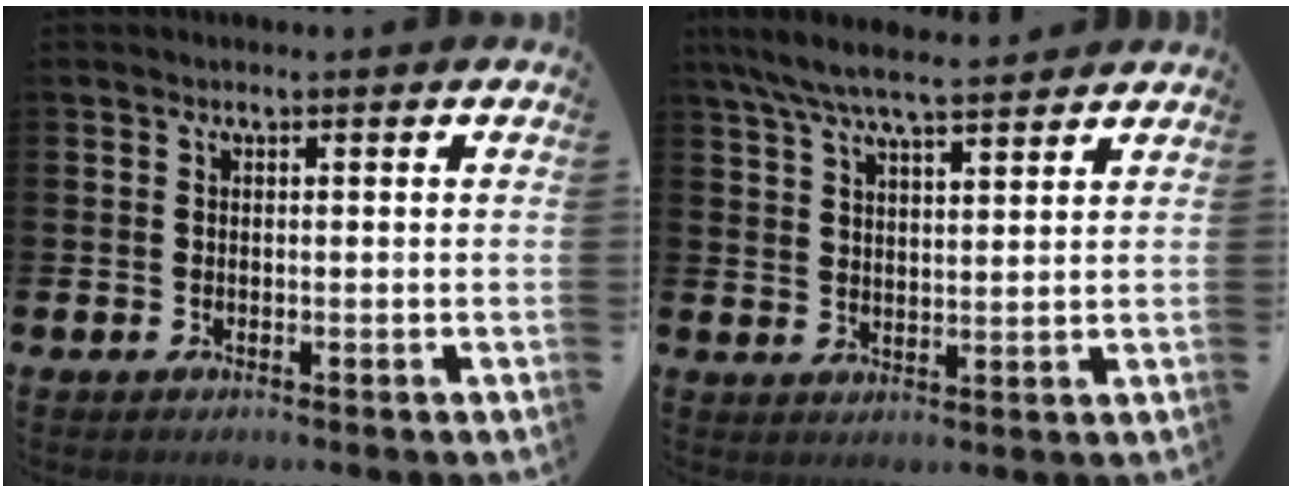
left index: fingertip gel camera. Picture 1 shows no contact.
{"total": 7.3, "force": [6.6, 1.0, 2.8], "torque": [-0.080, -0.023, 0.121]}